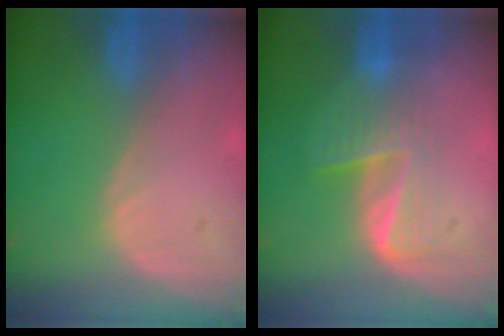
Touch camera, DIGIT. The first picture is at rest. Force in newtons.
{"total": 7.0, "press": 5.7, "slide": 4.0}